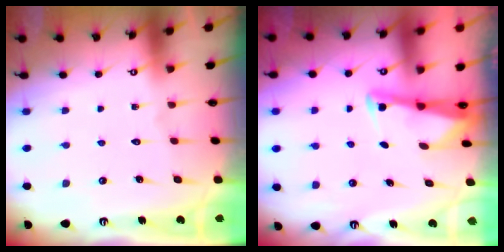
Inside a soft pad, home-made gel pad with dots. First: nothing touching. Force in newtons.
{"total": 2.7, "press": 2.7, "slide": 0.2}